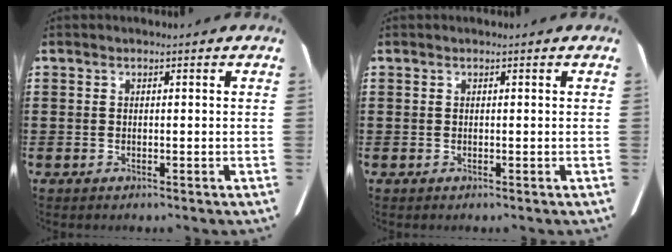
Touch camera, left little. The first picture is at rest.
{"total": 0.0}